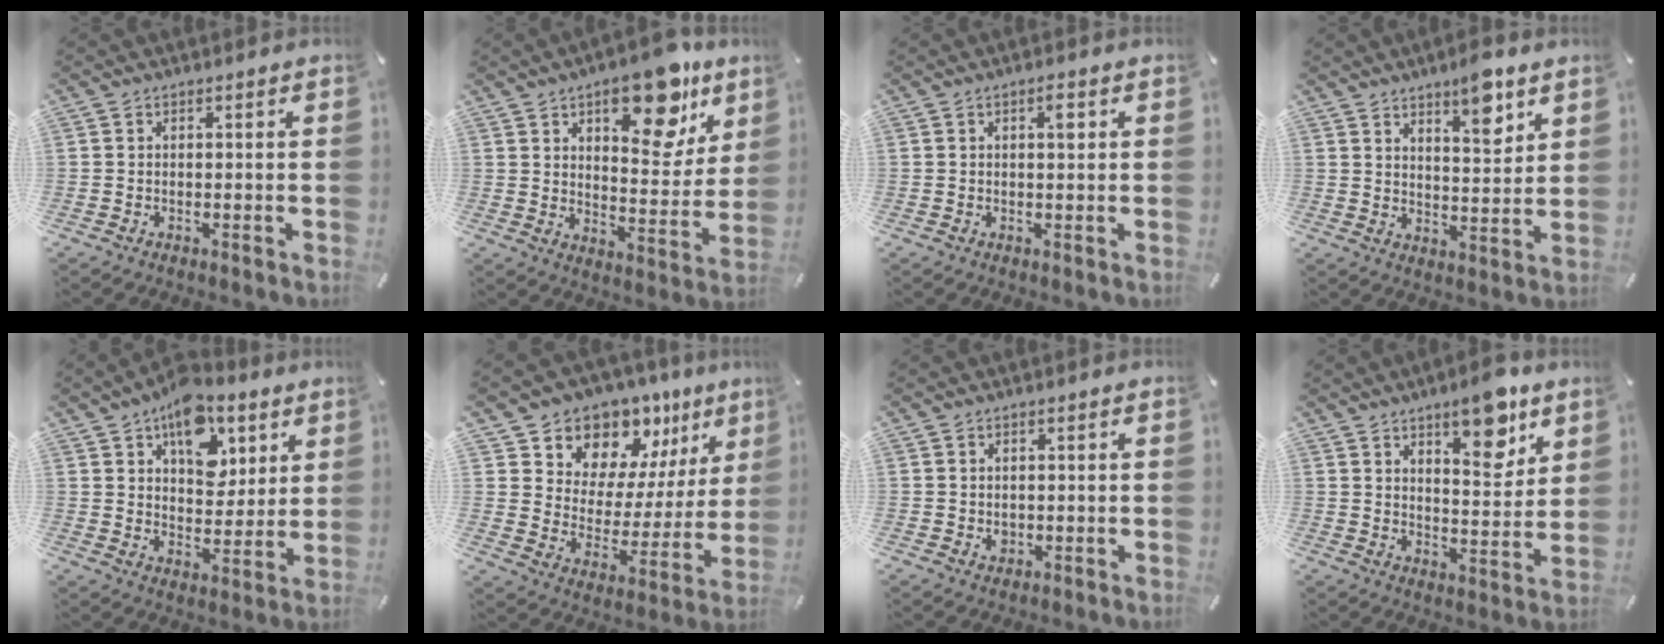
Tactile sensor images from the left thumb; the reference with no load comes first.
{"total": 17.6, "force": [10.6, 7.8, 11.7], "torque": [-0.146, -0.061, 0.171]}
{"total": 2.1, "force": [0.7, 0.6, 1.9], "torque": [-0.025, -0.001, 0.006]}
{"total": 8.3, "force": [6.4, 2.6, 4.6], "torque": [-0.054, -0.044, 0.105]}
{"total": 13.9, "force": [7.7, 8.9, 7.5], "torque": [-0.100, -0.036, 0.137]}
{"total": 11.0, "force": [9.0, 6.3, -0.5], "torque": [0.008, -0.112, 0.163]}
{"total": 1.5, "force": [0.2, 1.4, 0.6], "torque": [-0.005, 0.001, 0.001]}
{"total": 11.8, "force": [7.8, 4.7, 7.6], "torque": [-0.086, -0.052, 0.128]}